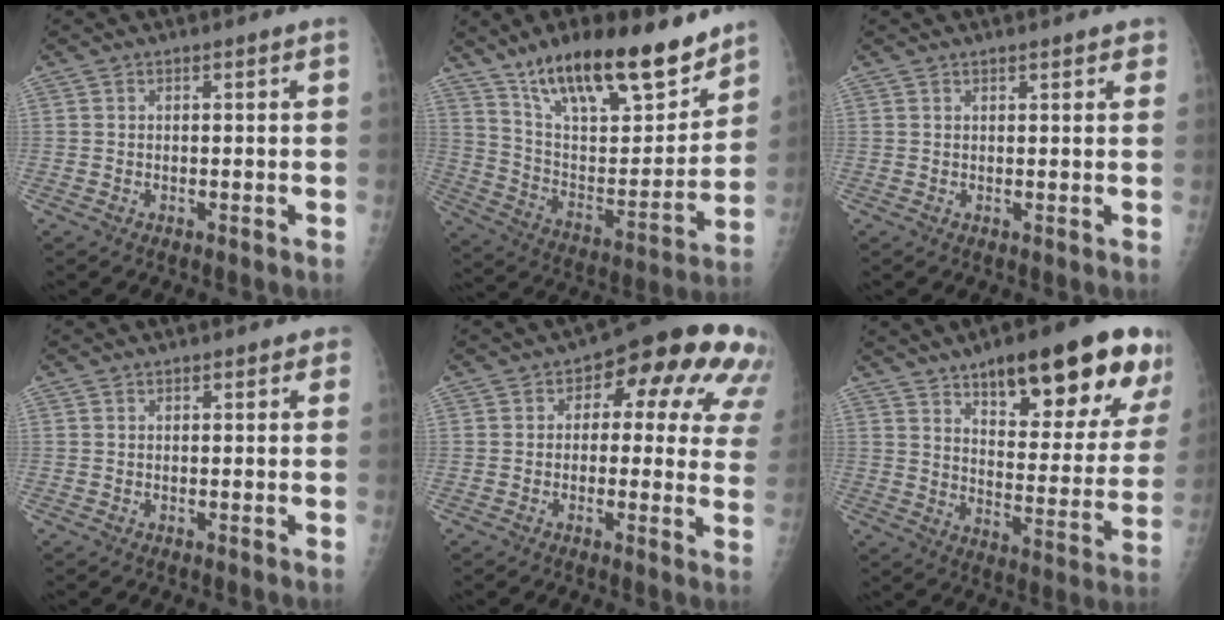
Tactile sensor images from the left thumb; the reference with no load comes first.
{"total": 24.3, "force": [17.5, 8.0, 14.8], "torque": [-0.201, -0.072, 0.296]}
{"total": 2.3, "force": [1.7, 0.8, 1.3], "torque": [-0.003, -0.001, 0.017]}
{"total": 1.5, "force": [0.7, 0.9, 1.0], "torque": [0.000, 0.003, 0.004]}
{"total": 16.9, "force": [6.5, 8.9, 12.9], "torque": [-0.099, 0.009, 0.061]}
{"total": 25.1, "force": [14.5, 8.1, 18.8], "torque": [-0.215, -0.044, 0.208]}